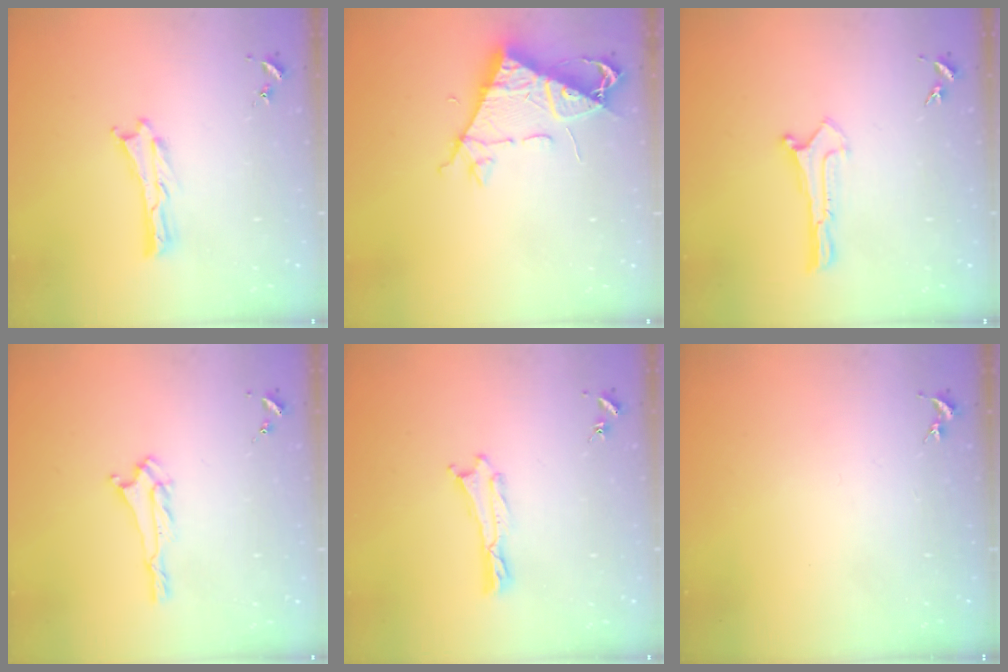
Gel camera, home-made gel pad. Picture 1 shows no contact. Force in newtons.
{"total": 7.7, "press": 7.6, "slide": 1.2}
{"total": 0.0}
{"total": 1.9, "press": 1.9, "slide": 0.4}
{"total": 0.0}
{"total": 0.0}